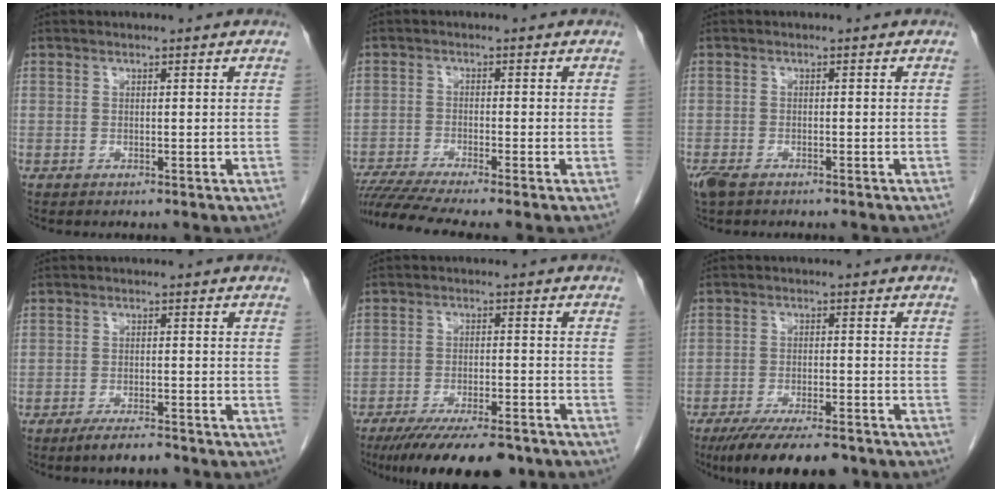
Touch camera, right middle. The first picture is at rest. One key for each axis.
{"total": 8.5, "fx": -7.3, "fy": -1.0, "fz": 4.3, "tx": -0.069, "ty": -0.018, "tz": -0.123}
{"total": 4.9, "fx": -3.6, "fy": 1.8, "fz": 2.7, "tx": -0.052, "ty": -0.013, "tz": -0.055}
{"total": 4.1, "fx": -3.2, "fy": 0.7, "fz": 2.5, "tx": -0.043, "ty": -0.004, "tz": -0.054}
{"total": 14.3, "fx": -11.3, "fy": 3.4, "fz": 8.2, "tx": -0.118, "ty": -0.017, "tz": -0.172}
{"total": 11.6, "fx": -9.0, "fy": 2.9, "fz": 6.7, "tx": -0.098, "ty": -0.015, "tz": -0.139}